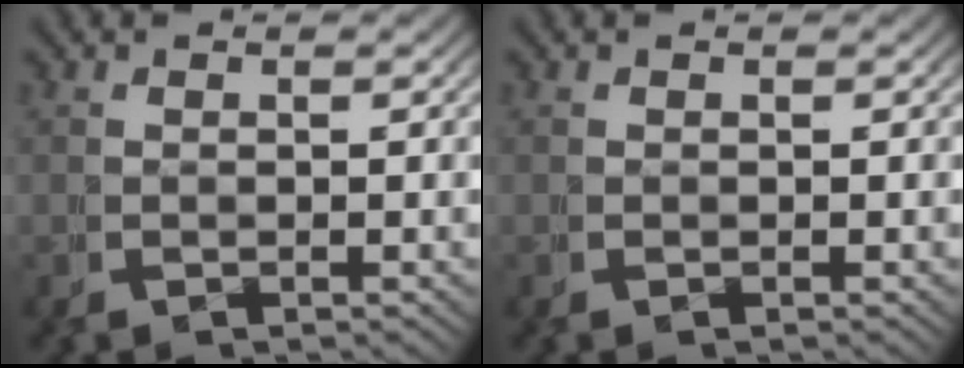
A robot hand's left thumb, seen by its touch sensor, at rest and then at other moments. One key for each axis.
{"total": 0.0}